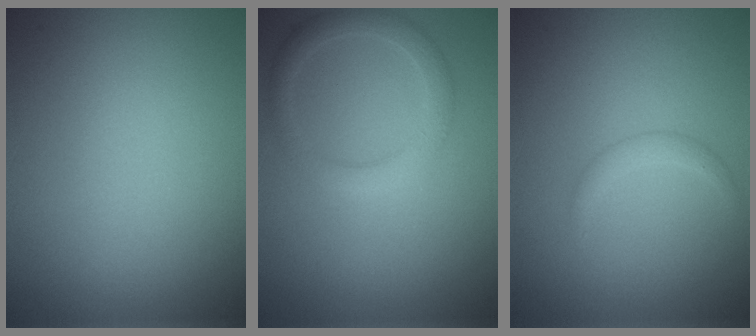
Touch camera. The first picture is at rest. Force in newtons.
{"total": 2.3, "press": 2.3, "slide": 0.1}
{"total": 1.0, "press": 1.0, "slide": 0.1}